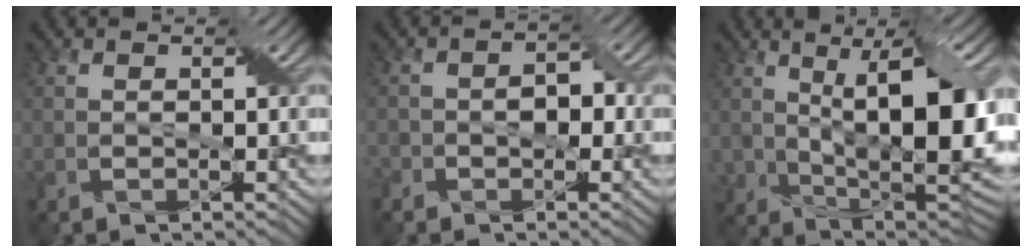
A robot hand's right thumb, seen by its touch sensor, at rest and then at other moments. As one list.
[{"total": 3.4, "force": [-1.4, 2.4, 2.0], "torque": [-0.022, 0.005, -0.031]}, {"total": 15.0, "force": [2.6, 6.6, 13.3], "torque": [-0.191, 0.005, 0.040]}]